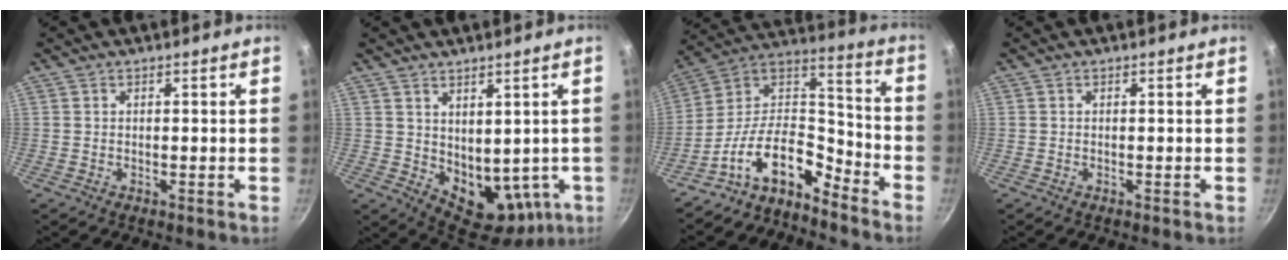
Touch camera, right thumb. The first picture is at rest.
{"total": 12.4, "force": [1.6, 8.4, 8.9], "torque": [-0.109, -0.023, 0.058]}
{"total": 14.0, "force": [-10.1, 6.0, 7.7], "torque": [-0.119, 0.107, -0.203]}
{"total": 0.0}